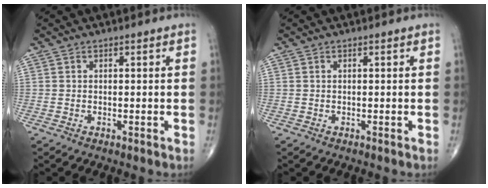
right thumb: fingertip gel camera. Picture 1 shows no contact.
{"total": 0.0}